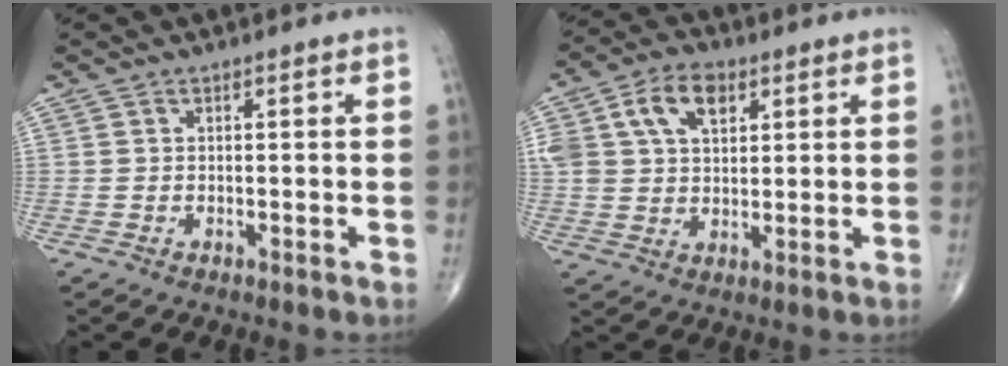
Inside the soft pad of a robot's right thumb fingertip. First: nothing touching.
{"total": 12.2, "force": [4.7, 8.1, 7.9], "torque": [-0.146, 0.001, 0.086]}